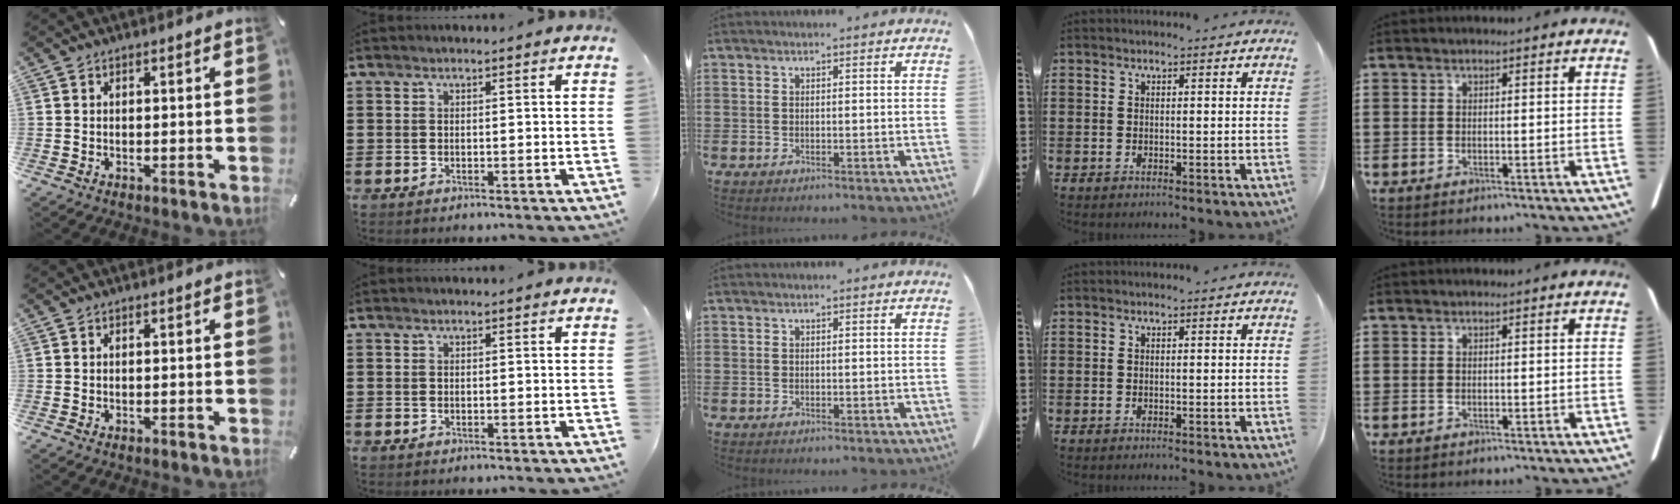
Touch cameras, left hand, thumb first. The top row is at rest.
{}